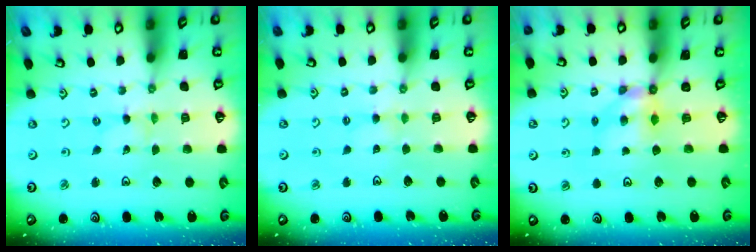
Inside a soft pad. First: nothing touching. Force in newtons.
{"total": 2.5, "press": 2.5, "slide": 0.2}
{"total": 5.6, "press": 5.6, "slide": 0.2}